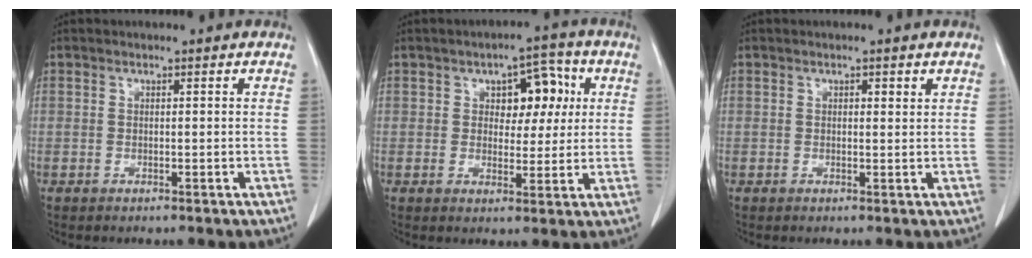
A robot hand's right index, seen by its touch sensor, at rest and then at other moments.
{"total": 6.9, "force": [1.9, 4.0, 5.3], "torque": [-0.063, 0.023, 0.030]}
{"total": 1.0, "force": [0.6, 0.3, 0.7], "torque": [-0.011, -0.001, 0.007]}